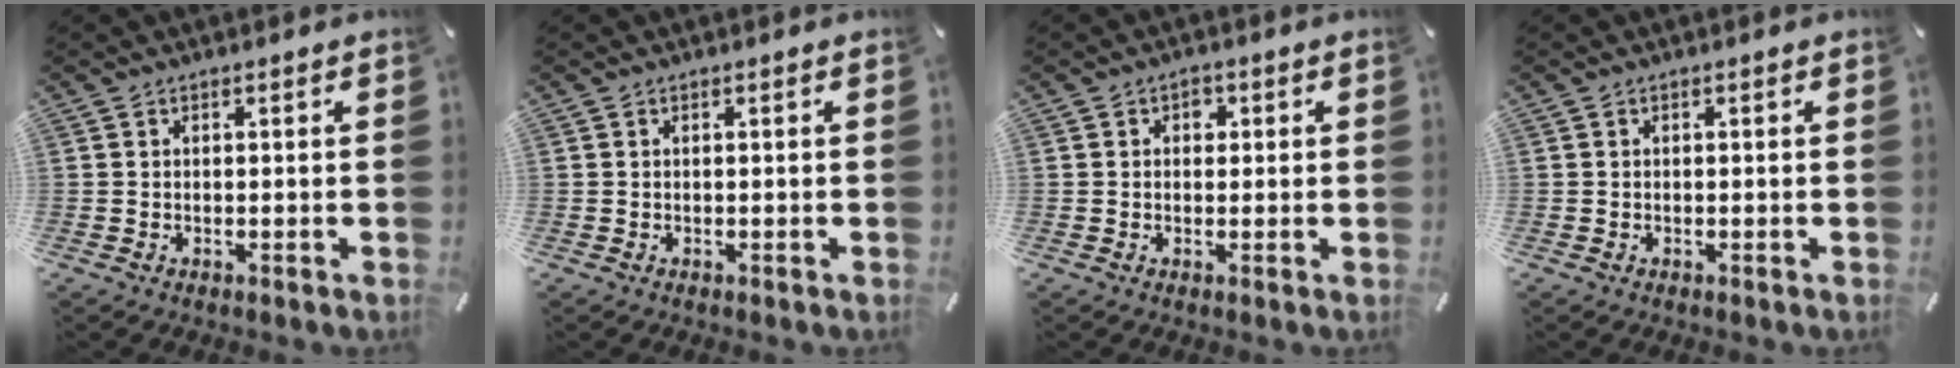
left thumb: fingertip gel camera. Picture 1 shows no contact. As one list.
[{"total": 0.0}, {"total": 2.1, "force": [0.4, 1.7, 1.0], "torque": [-0.007, 0.002, 0.000]}, {"total": 0.0}]